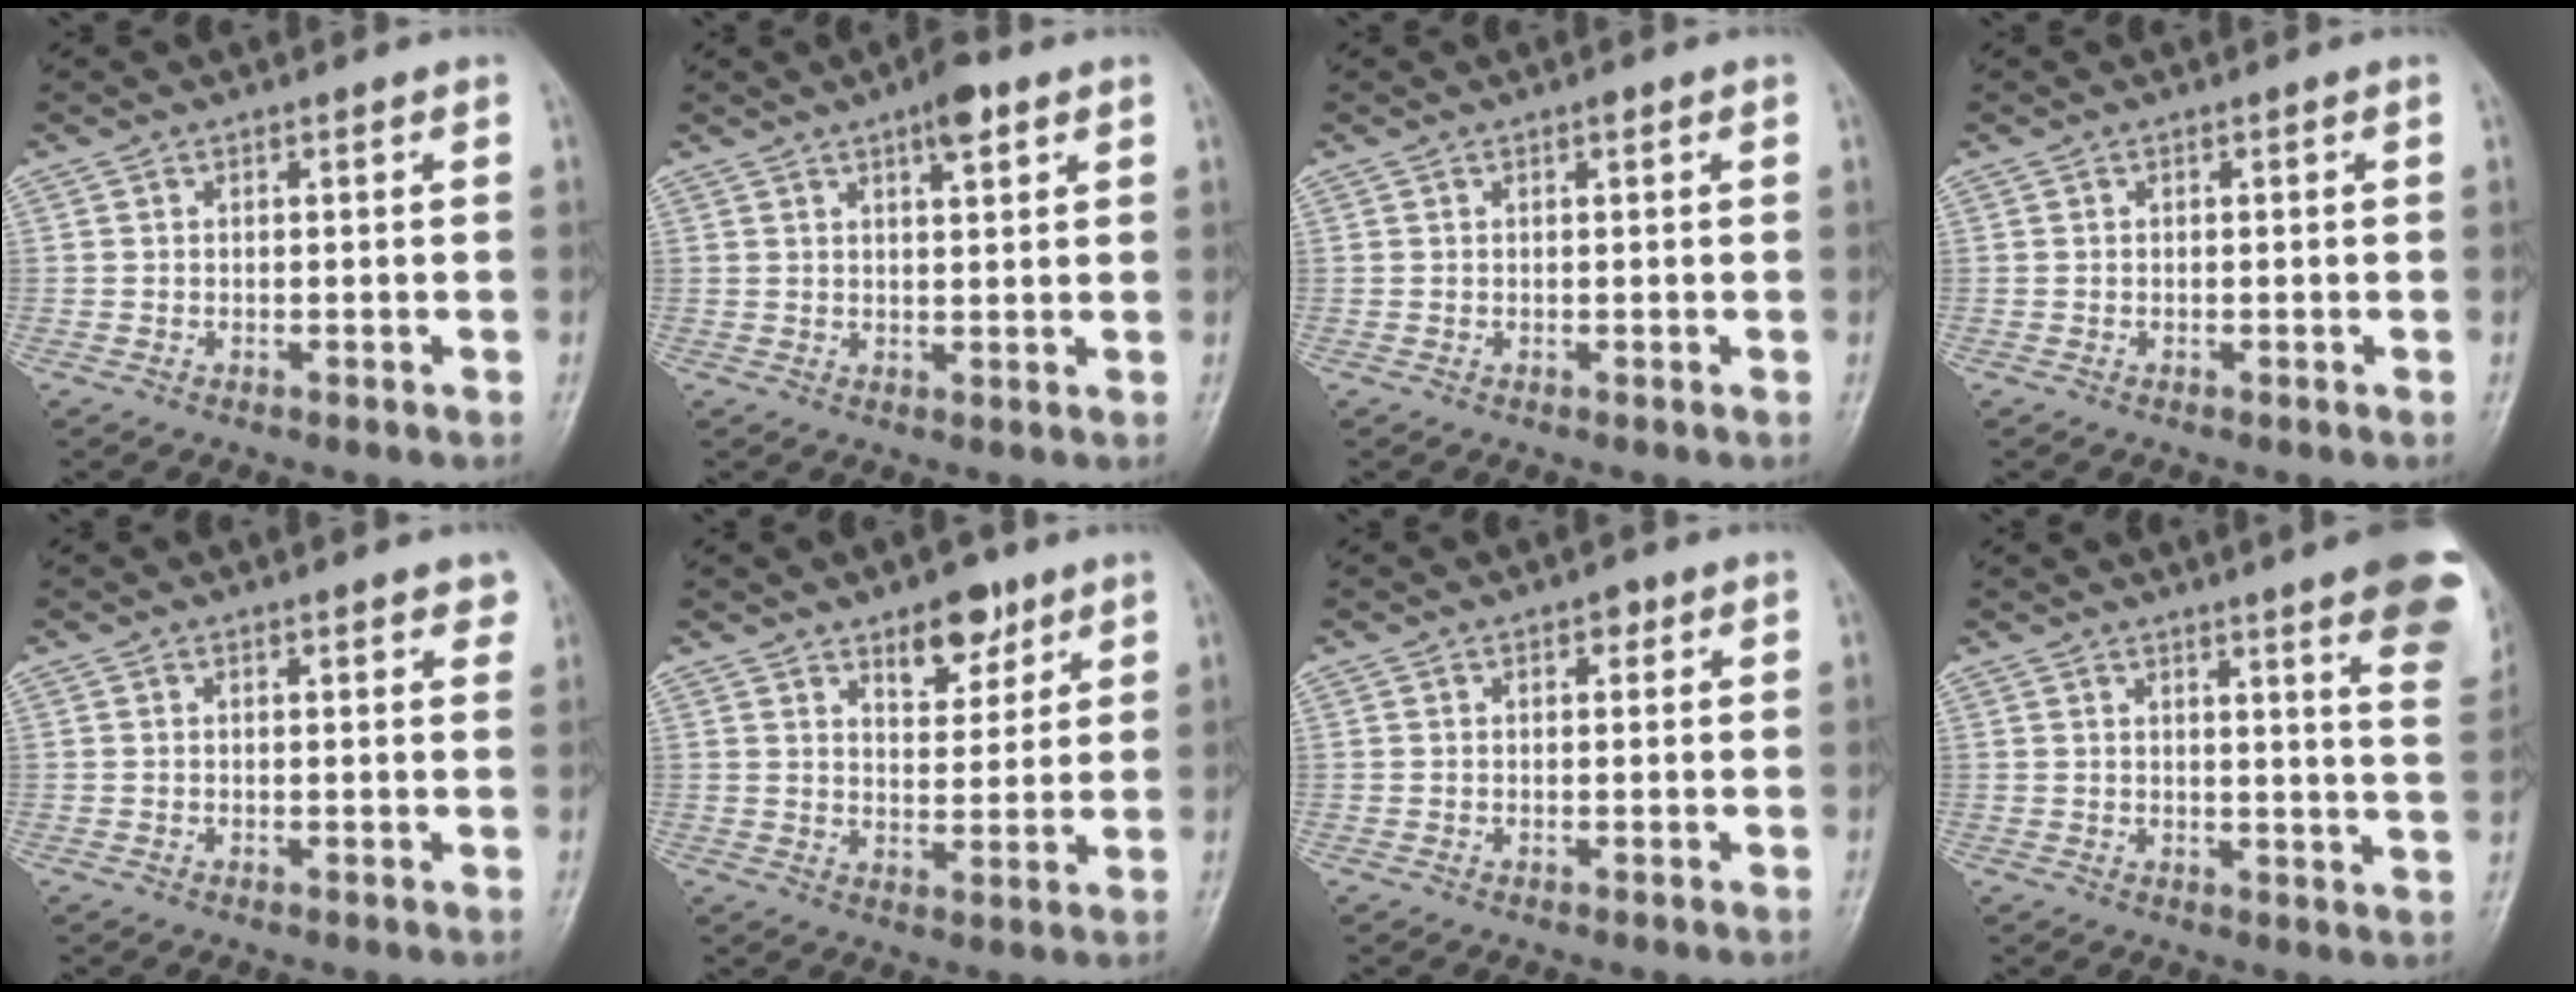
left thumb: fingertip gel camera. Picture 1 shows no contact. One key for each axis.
{"total": 5.2, "fx": 3.0, "fy": 1.7, "fz": 4.0, "tx": -0.051, "ty": -0.008, "tz": 0.041}
{"total": 0.6, "fx": 0.3, "fy": 0.2, "fz": 0.5, "tx": -0.007, "ty": 0.001, "tz": 0.003}
{"total": 0.0}
{"total": 3.2, "fx": 2.2, "fy": 1.1, "fz": 2.0, "tx": -0.007, "ty": -0.003, "tz": 0.024}
{"total": 8.0, "fx": 5.1, "fy": 4.0, "fz": 4.6, "tx": -0.039, "ty": -0.031, "tz": 0.078}
{"total": 1.8, "fx": 1.0, "fy": 1.0, "fz": 1.1, "tx": -0.006, "ty": -0.001, "tz": 0.010}
{"total": 15.6, "fx": 9.6, "fy": 1.8, "fz": 12.2, "tx": -0.130, "ty": -0.042, "tz": 0.097}